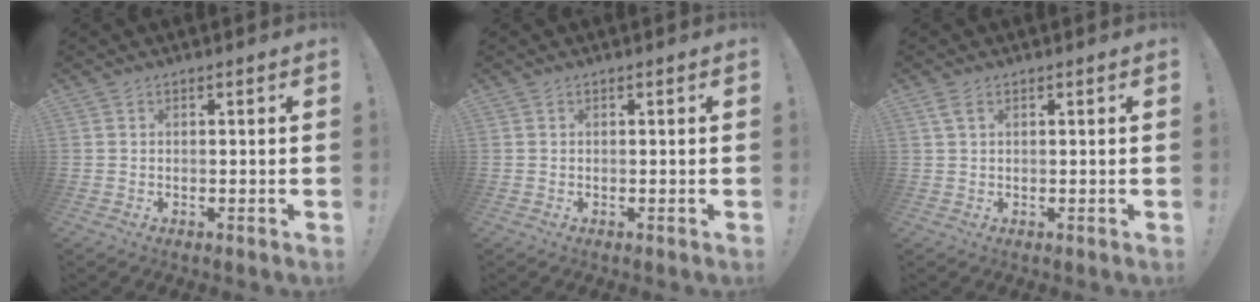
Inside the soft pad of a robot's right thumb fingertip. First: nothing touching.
{"total": 0.0}
{"total": 2.3, "force": [1.0, 1.1, 1.8], "torque": [-0.037, 0.005, 0.020]}